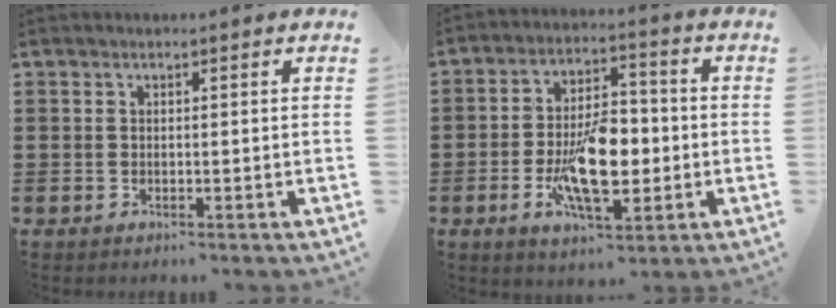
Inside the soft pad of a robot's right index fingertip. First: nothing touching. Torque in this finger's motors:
{"motor_torque": [2.14, 0.00, 1.05, 0.21]}